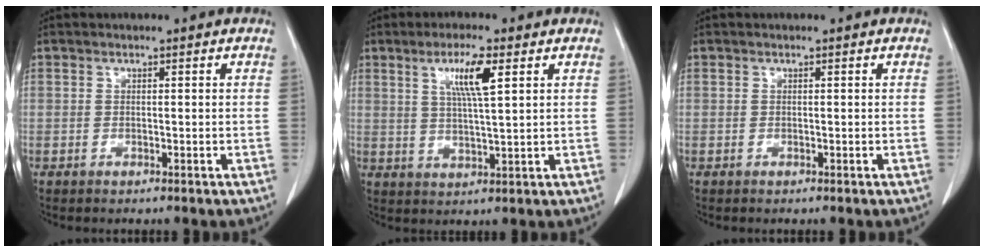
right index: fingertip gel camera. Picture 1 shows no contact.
{"total": 6.5, "force": [2.7, 0.2, 5.9], "torque": [-0.110, -0.001, 0.050]}
{"total": 0.0}